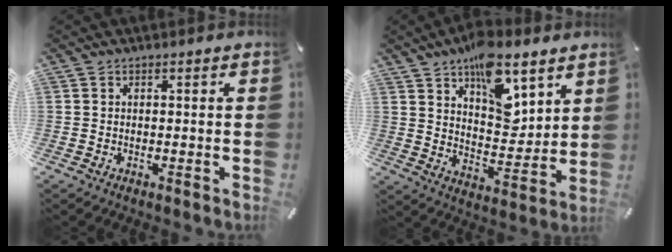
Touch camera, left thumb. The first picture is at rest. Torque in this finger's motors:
{"motor_torque": [1.66, 1.60, 1.40, -0.94, 0.33]}